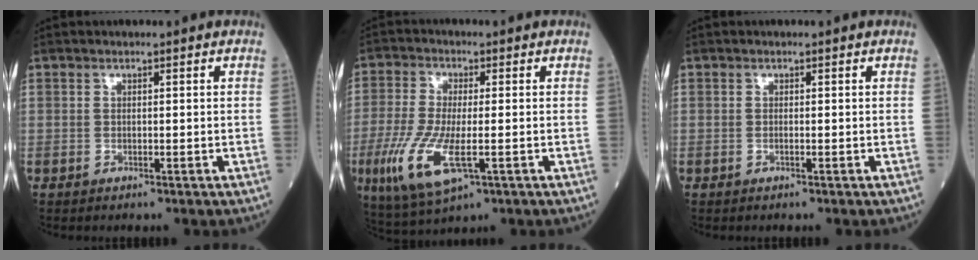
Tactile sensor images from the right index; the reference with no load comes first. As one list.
[{"total": 10.6, "force": [-3.4, 3.0, 9.6], "torque": [-0.209, -0.030, -0.060]}, {"total": 0.0}]